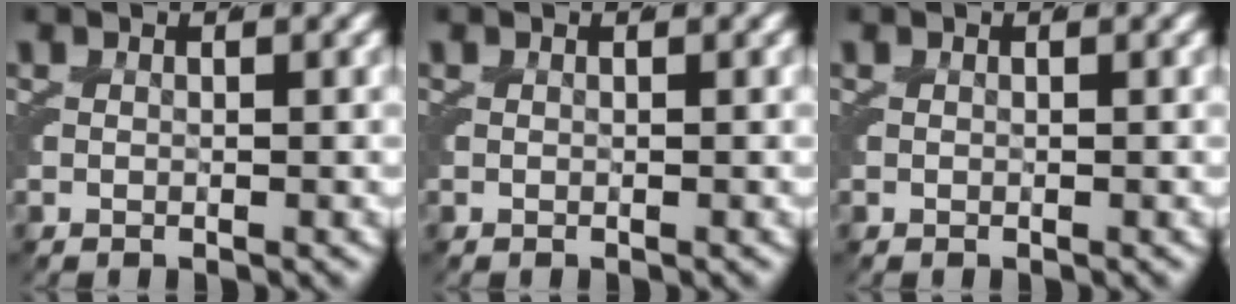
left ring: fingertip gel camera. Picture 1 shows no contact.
{"total": 0.0}
{"total": 0.0}